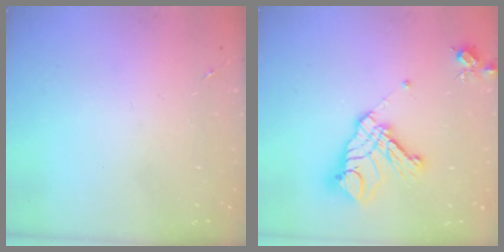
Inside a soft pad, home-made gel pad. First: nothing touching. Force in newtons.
{"total": 17.6, "press": 17.5, "slide": 1.9}